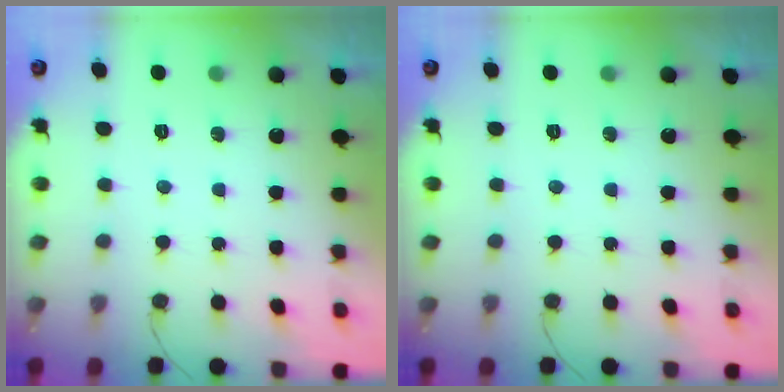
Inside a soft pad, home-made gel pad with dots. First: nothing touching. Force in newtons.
{"total": 0.0}